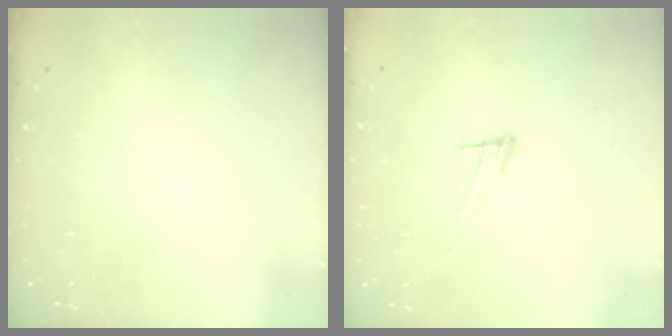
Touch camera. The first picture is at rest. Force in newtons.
{"total": 9.1, "press": 9.1, "slide": 0.6}